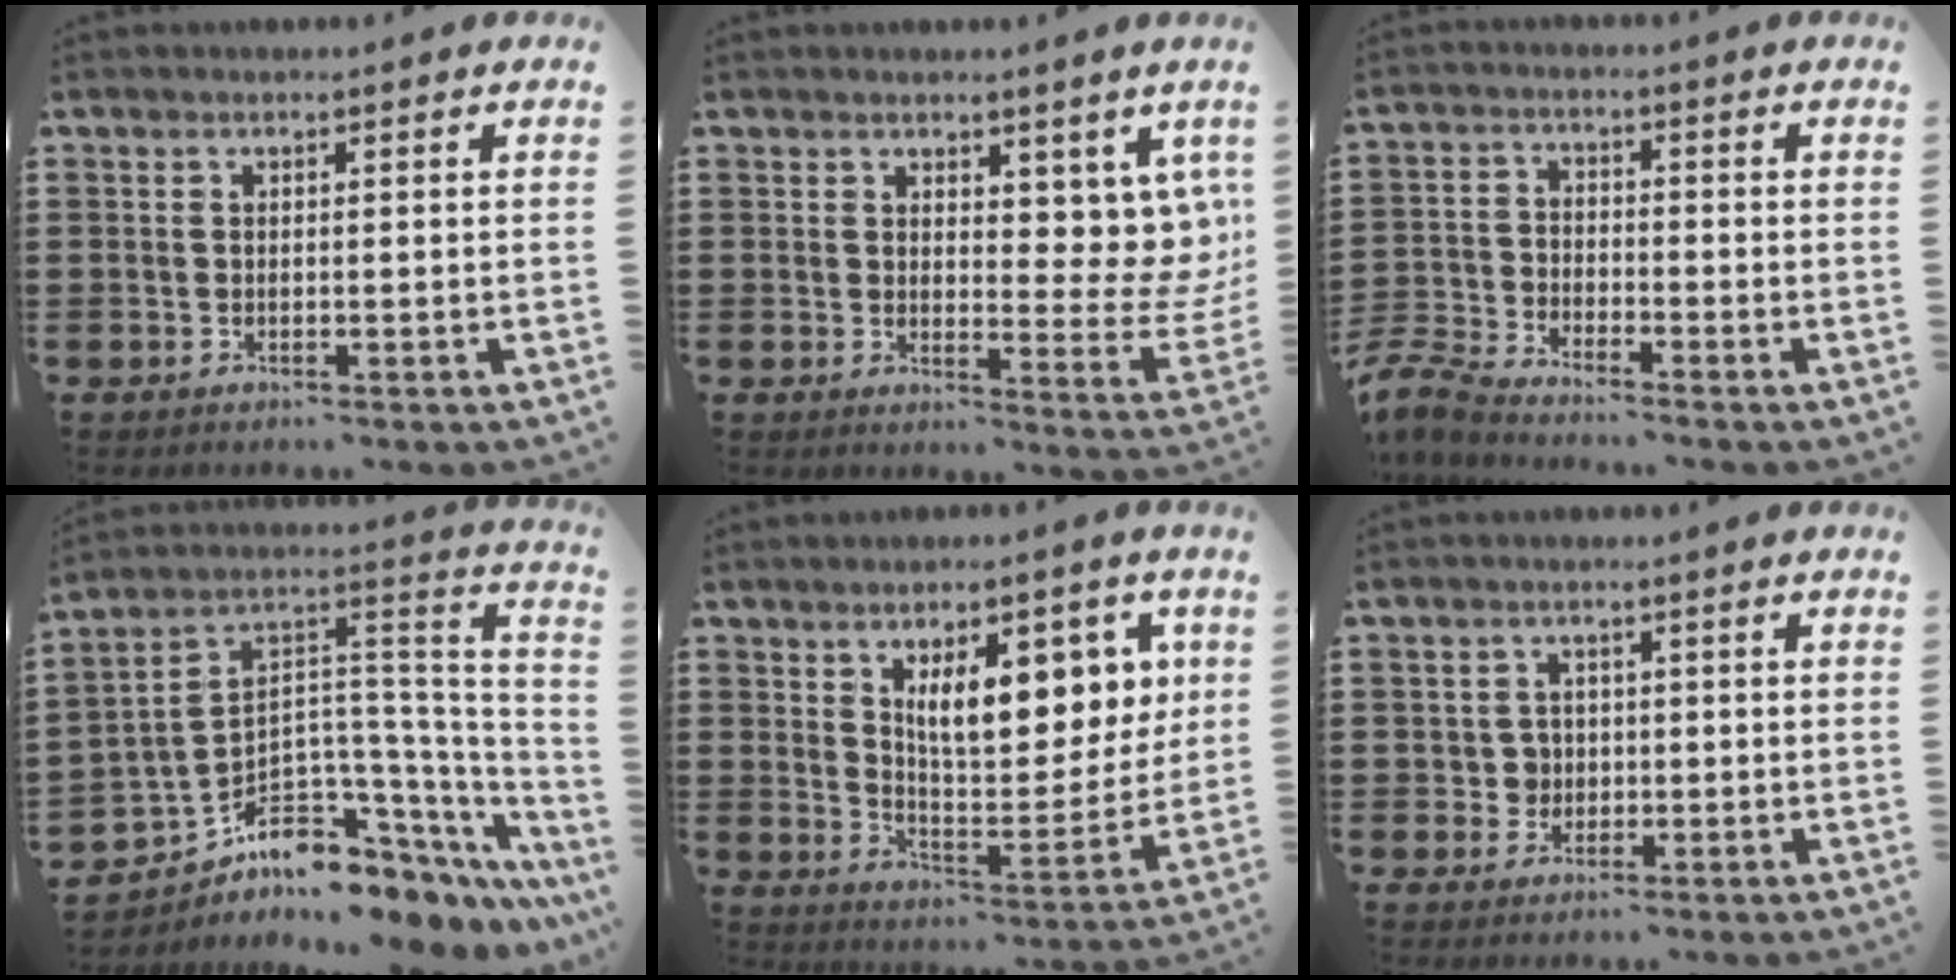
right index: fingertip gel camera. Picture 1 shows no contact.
{"total": 5.9, "force": [4.1, 3.6, 2.4], "torque": [-0.028, -0.031, 0.072]}
{"total": 5.2, "force": [-5.1, 0.3, 1.1], "torque": [-0.055, -0.010, -0.110]}
{"total": 6.5, "force": [-4.3, 3.8, 3.1], "torque": [-0.082, -0.027, -0.082]}
{"total": 10.8, "force": [5.0, 5.0, 8.2], "torque": [-0.128, -0.013, 0.081]}
{"total": 2.7, "force": [-0.2, 2.5, 0.9], "torque": [-0.027, 0.007, -0.007]}